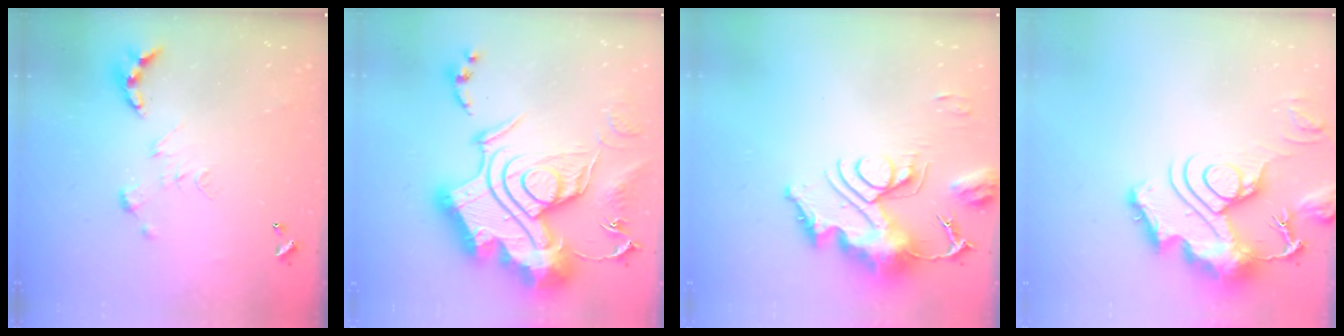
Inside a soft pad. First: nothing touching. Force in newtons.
{"total": 1.1, "press": 1.1, "slide": 0.0}
{"total": 15.1, "press": 15.0, "slide": 1.8}
{"total": 17.0, "press": 16.9, "slide": 1.8}